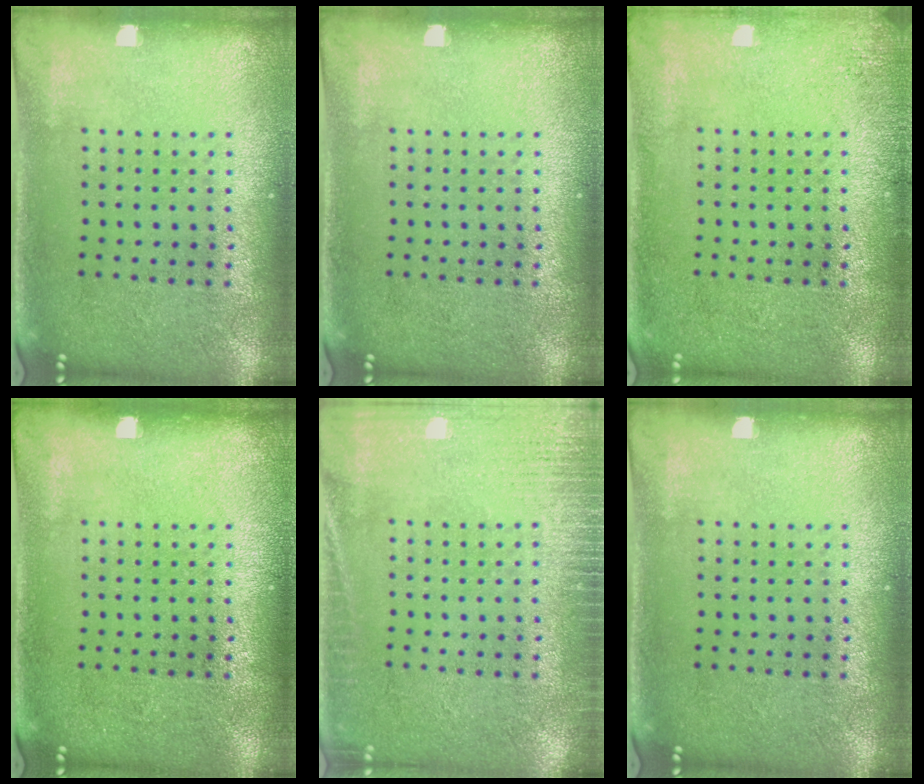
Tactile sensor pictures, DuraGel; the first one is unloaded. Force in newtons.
{"total": 0.0}
{"total": 1.3, "press": 1.3, "slide": 0.2}
{"total": 0.0}
{"total": 2.9, "press": 2.9, "slide": 0.4}
{"total": 0.0}